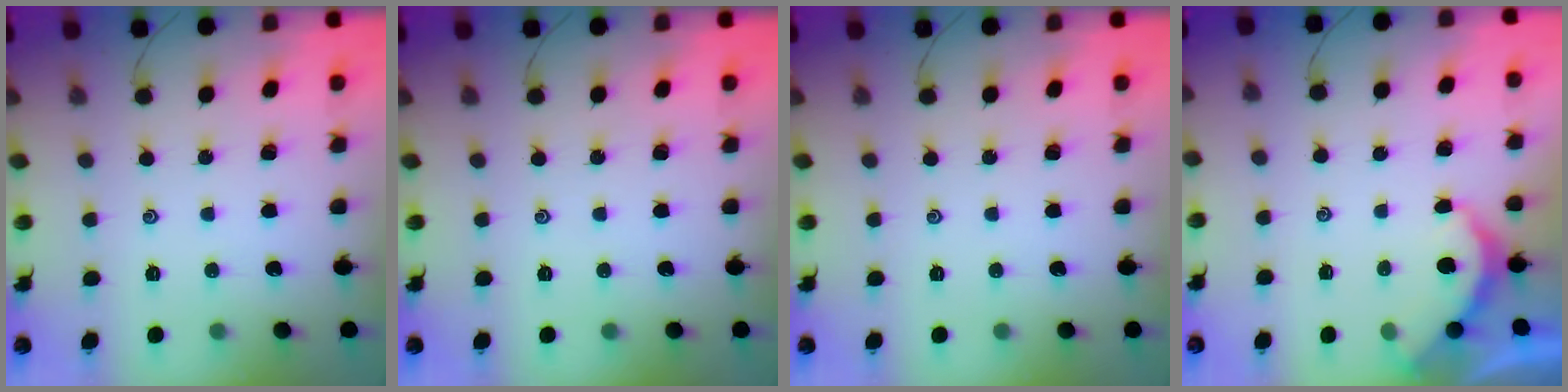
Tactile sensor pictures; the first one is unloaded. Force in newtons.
{"total": 0.0}
{"total": 0.0}
{"total": 3.2, "press": 3.2, "slide": 0.3}